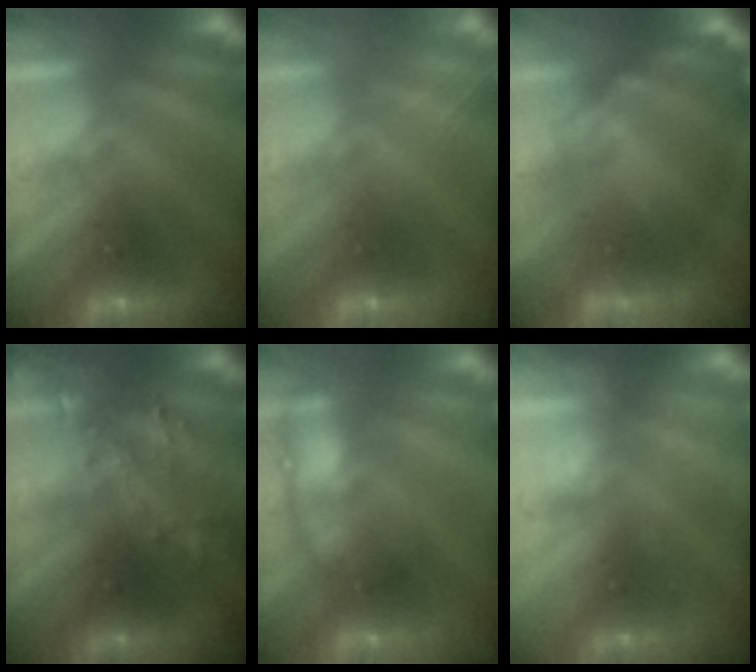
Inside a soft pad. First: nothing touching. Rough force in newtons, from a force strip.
{"total": 2.0}
{"total": 7.6}
{"total": 3.3}
{"total": 1.9}
{"total": 2.2}